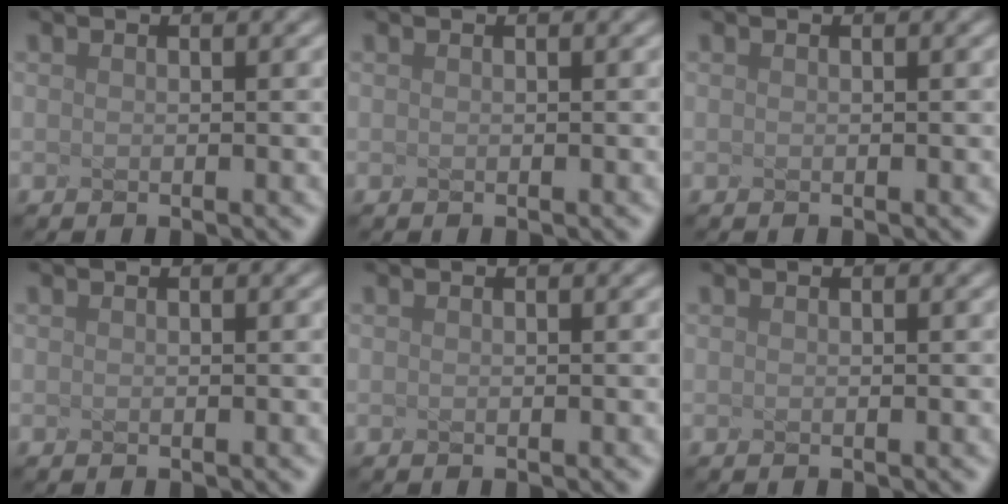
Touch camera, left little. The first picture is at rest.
{"total": 0.0}
{"total": 0.0}
{"total": 0.0}
{"total": 0.0}
{"total": 0.0}